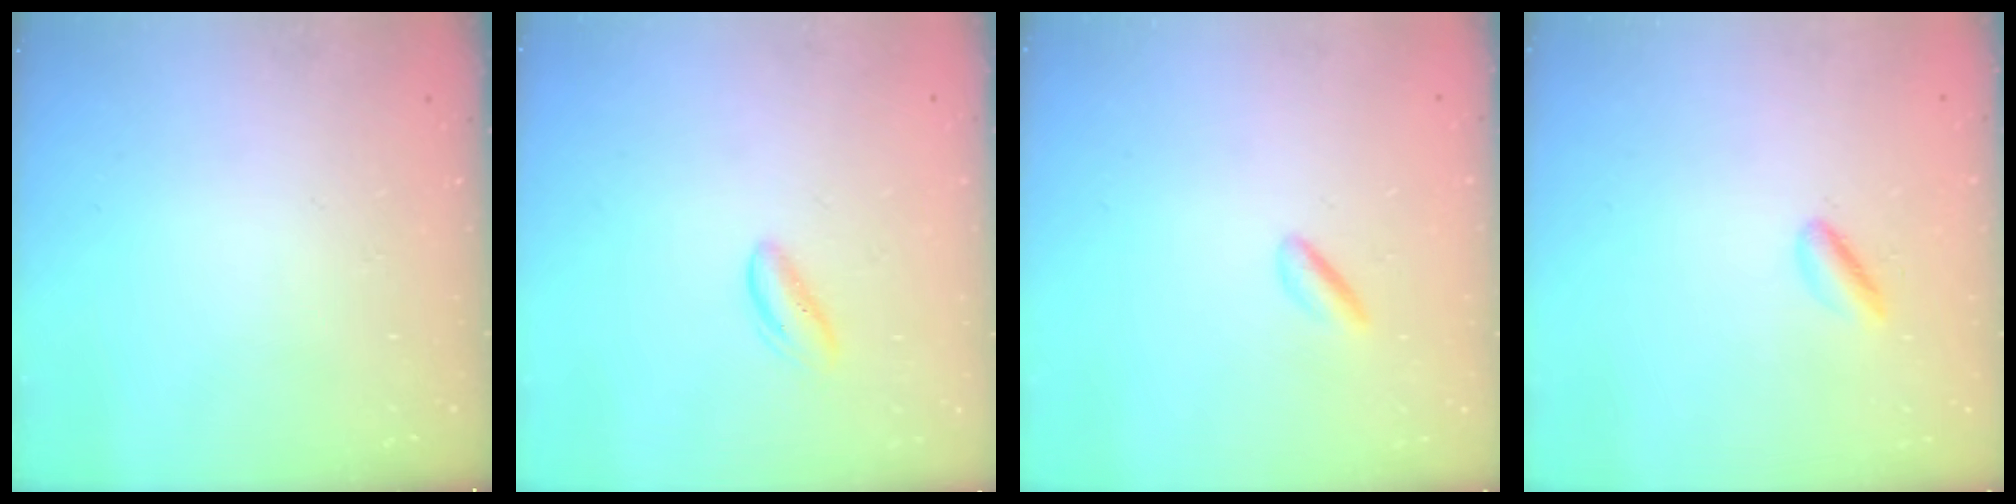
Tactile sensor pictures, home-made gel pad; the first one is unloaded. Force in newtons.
{"total": 2.9, "press": 2.9, "slide": 0.3}
{"total": 1.9, "press": 1.7, "slide": 0.7}
{"total": 2.8, "press": 2.6, "slide": 1.1}